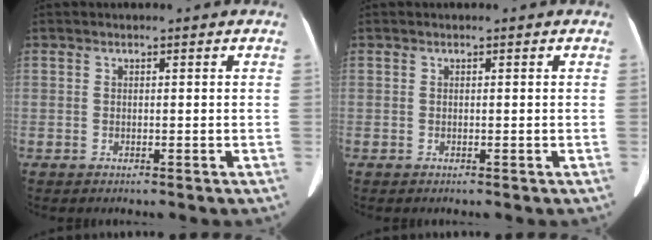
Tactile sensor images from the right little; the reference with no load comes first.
{"total": 0.0}